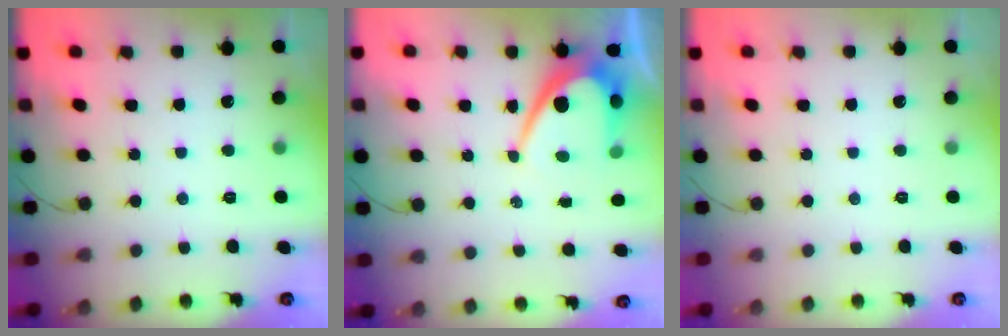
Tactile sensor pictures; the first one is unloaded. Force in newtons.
{"total": 10.3, "press": 10.3, "slide": 0.8}
{"total": 0.0}